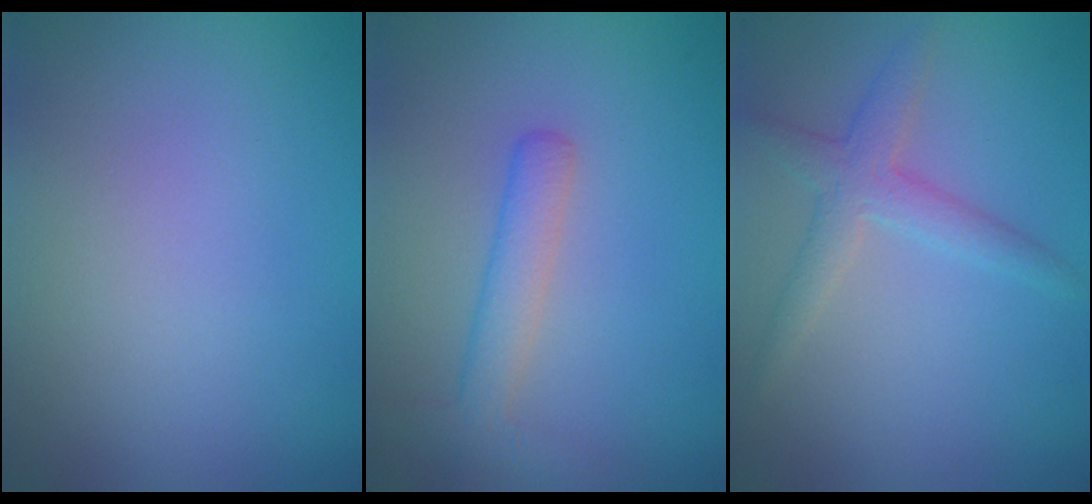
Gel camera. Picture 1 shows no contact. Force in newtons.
{"total": 2.3, "press": 2.3, "slide": 0.1}
{"total": 2.7, "press": 2.7, "slide": 0.2}